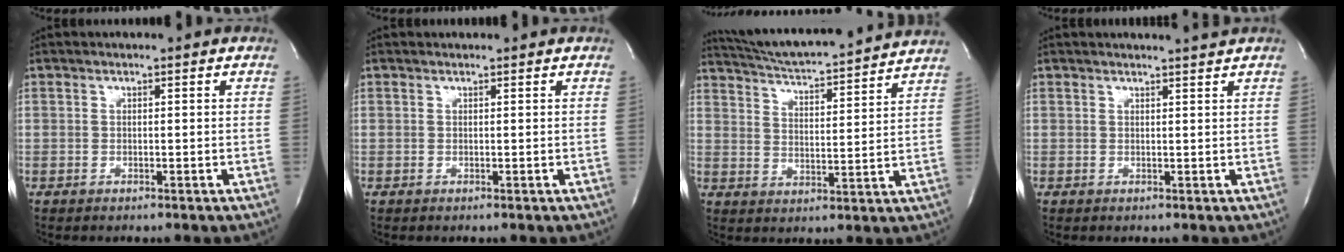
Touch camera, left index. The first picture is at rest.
{"total": 0.6, "force": [0.6, 0.0, 0.0], "torque": [-0.003, 0.008, 0.011]}
{"total": 18.6, "force": [17.3, 0.7, 6.7], "torque": [-0.117, 0.005, 0.249]}
{"total": 2.2, "force": [2.0, -0.8, 0.3], "torque": [-0.010, -0.010, 0.026]}